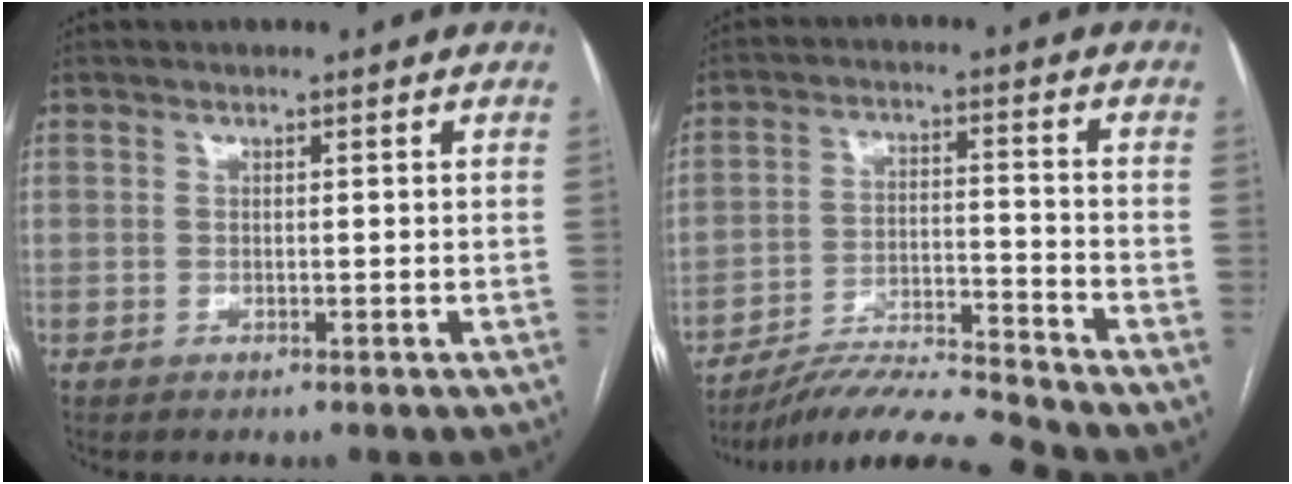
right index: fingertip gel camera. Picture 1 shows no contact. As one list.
[{"total": 9.9, "force": [-9.5, -2.0, 2.0], "torque": [-0.032, 0.008, -0.172]}]